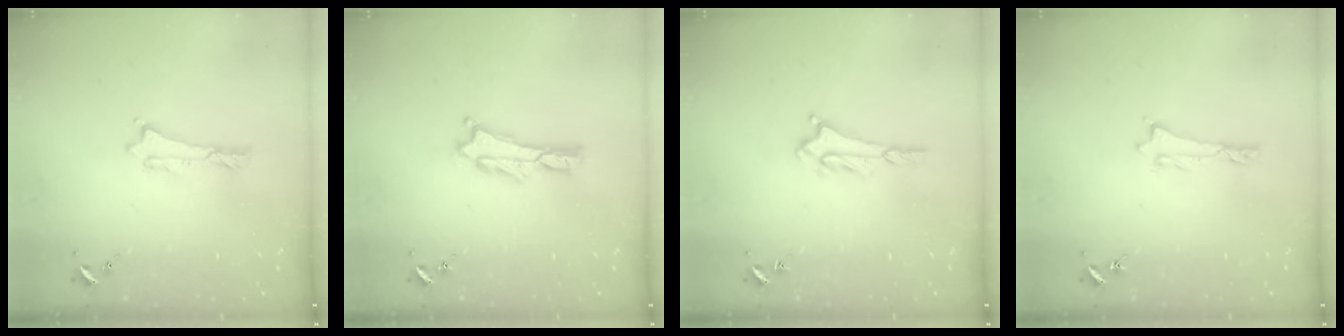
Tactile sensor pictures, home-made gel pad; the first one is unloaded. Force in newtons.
{"total": 0.6, "press": 0.6, "slide": 0.2}
{"total": 2.7, "press": 2.7, "slide": 0.4}
{"total": 0.0}